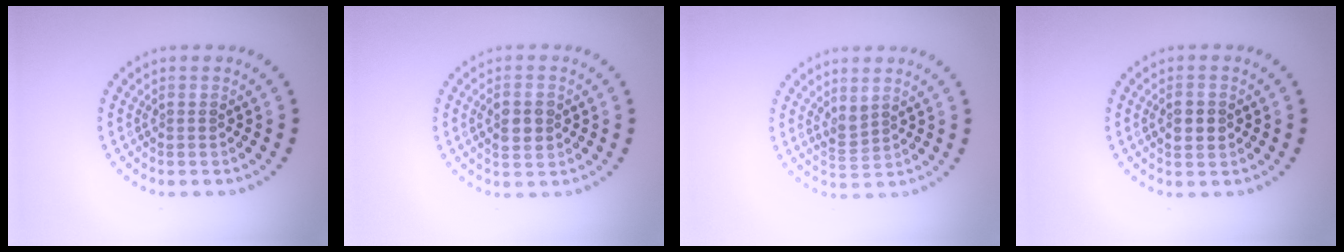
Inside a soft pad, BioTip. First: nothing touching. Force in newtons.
{"total": 2.3, "press": 2.3, "slide": 0.2}
{"total": 1.4, "press": 1.2, "slide": 0.7}
{"total": 2.3, "press": 2.3, "slide": 0.1}